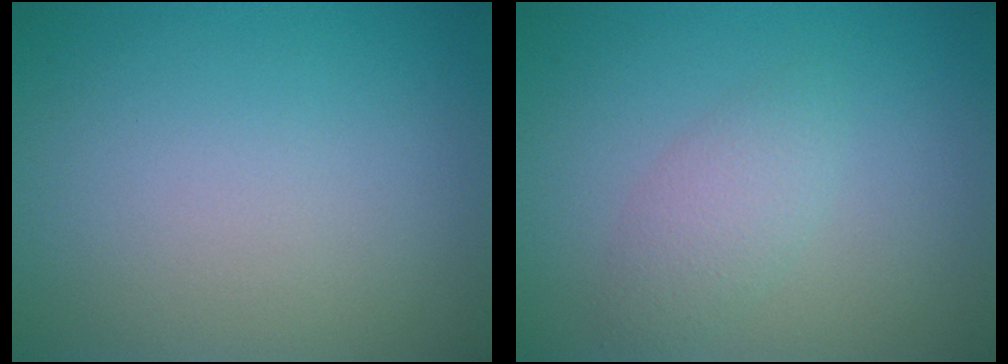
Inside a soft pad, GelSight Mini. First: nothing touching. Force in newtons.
{"total": 2.1, "press": 2.1, "slide": 0.1}